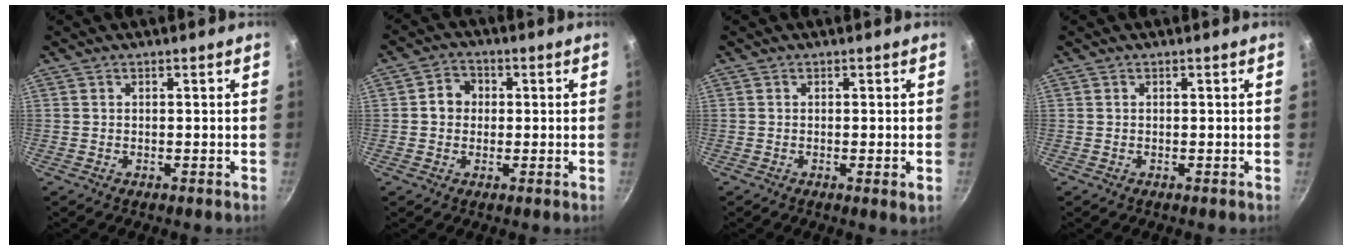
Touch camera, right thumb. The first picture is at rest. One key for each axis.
{"total": 4.8, "fx": 0.3, "fy": 4.2, "fz": 2.2, "tx": -0.007, "ty": 0.011, "tz": -0.004}
{"total": 1.8, "fx": -0.3, "fy": 0.0, "fz": 1.7, "tx": -0.028, "ty": -0.007, "tz": -0.006}
{"total": 0.0}